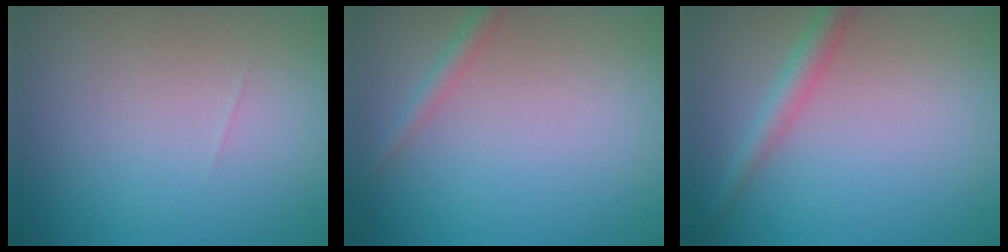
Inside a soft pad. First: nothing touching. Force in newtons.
{"total": 1.3, "press": 1.3, "slide": 0.1}
{"total": 2.2, "press": 2.2, "slide": 0.1}